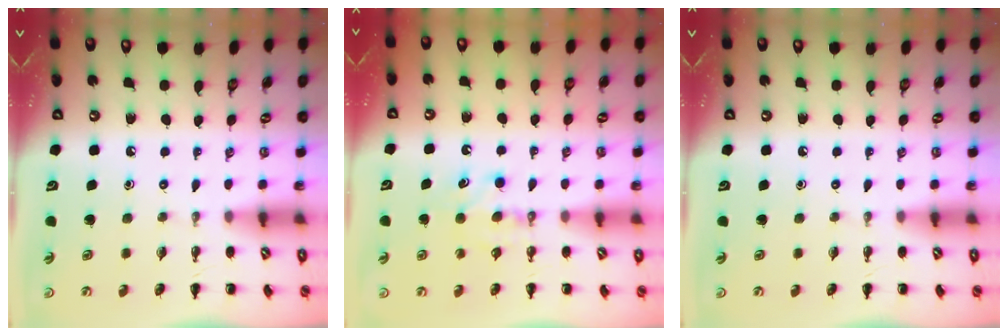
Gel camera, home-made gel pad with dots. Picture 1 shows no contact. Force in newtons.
{"total": 5.9, "press": 5.7, "slide": 1.5}
{"total": 0.0}